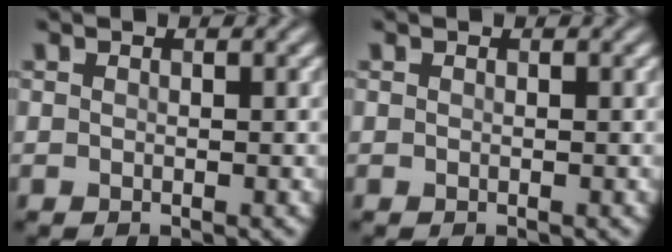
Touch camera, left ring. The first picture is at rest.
{"total": 0.0}